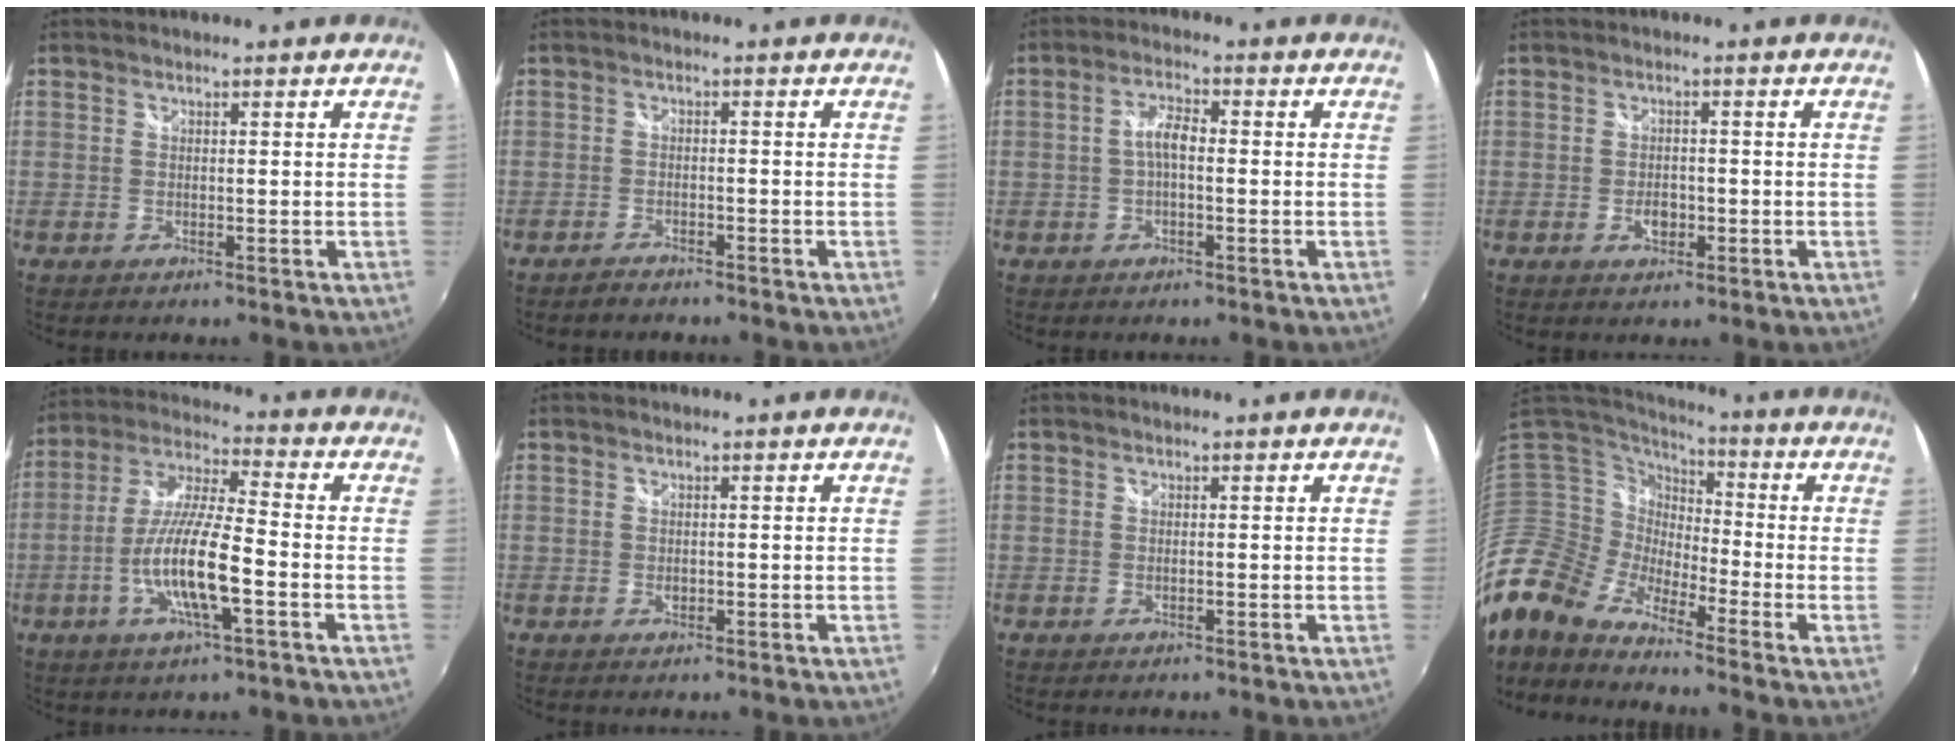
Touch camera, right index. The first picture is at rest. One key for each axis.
{"total": 2.1, "fx": -2.0, "fy": 0.5, "fz": 0.3, "tx": -0.016, "ty": -0.001, "tz": -0.038}
{"total": 3.6, "fx": -0.5, "fy": 1.3, "fz": 3.3, "tx": -0.066, "ty": 0.012, "tz": -0.010}
{"total": 2.8, "fx": -1.0, "fy": 1.9, "fz": 1.8, "tx": -0.032, "ty": -0.001, "tz": -0.018}
{"total": 13.1, "fx": -4.3, "fy": 2.2, "fz": 12.2, "tx": -0.248, "ty": -0.006, "tz": -0.084}
{"total": 0.7, "fx": -0.1, "fy": 0.6, "fz": 0.3, "tx": -0.004, "ty": -0.001, "tz": -0.001}
{"total": 0.0}
{"total": 13.0, "fx": -10.6, "fy": 4.6, "fz": 5.9, "tx": -0.107, "ty": -0.005, "tz": -0.226}